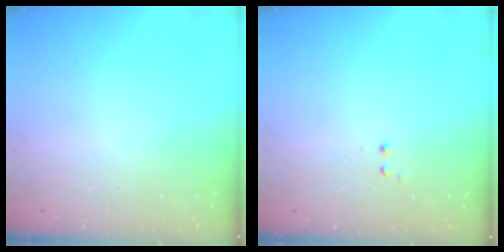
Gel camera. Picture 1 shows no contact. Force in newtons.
{"total": 1.2, "press": 1.1, "slide": 0.6}